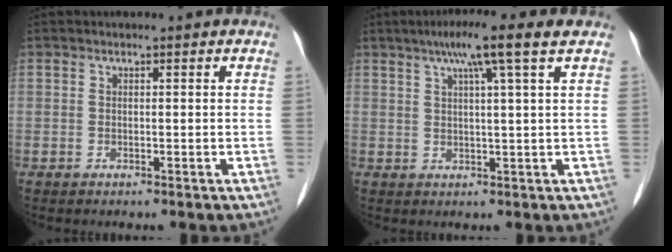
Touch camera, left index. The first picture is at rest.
{"total": 6.8, "force": [4.1, -1.2, 5.2], "torque": [-0.092, 0.013, 0.070]}